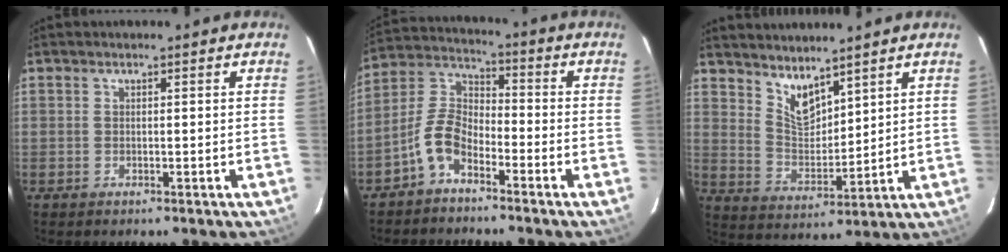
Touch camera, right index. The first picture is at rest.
{"total": 7.5, "force": [-4.7, 3.6, 4.5], "torque": [-0.102, 0.017, -0.101]}
{"total": 7.2, "force": [5.8, 2.5, 3.4], "torque": [-0.056, -0.006, 0.116]}